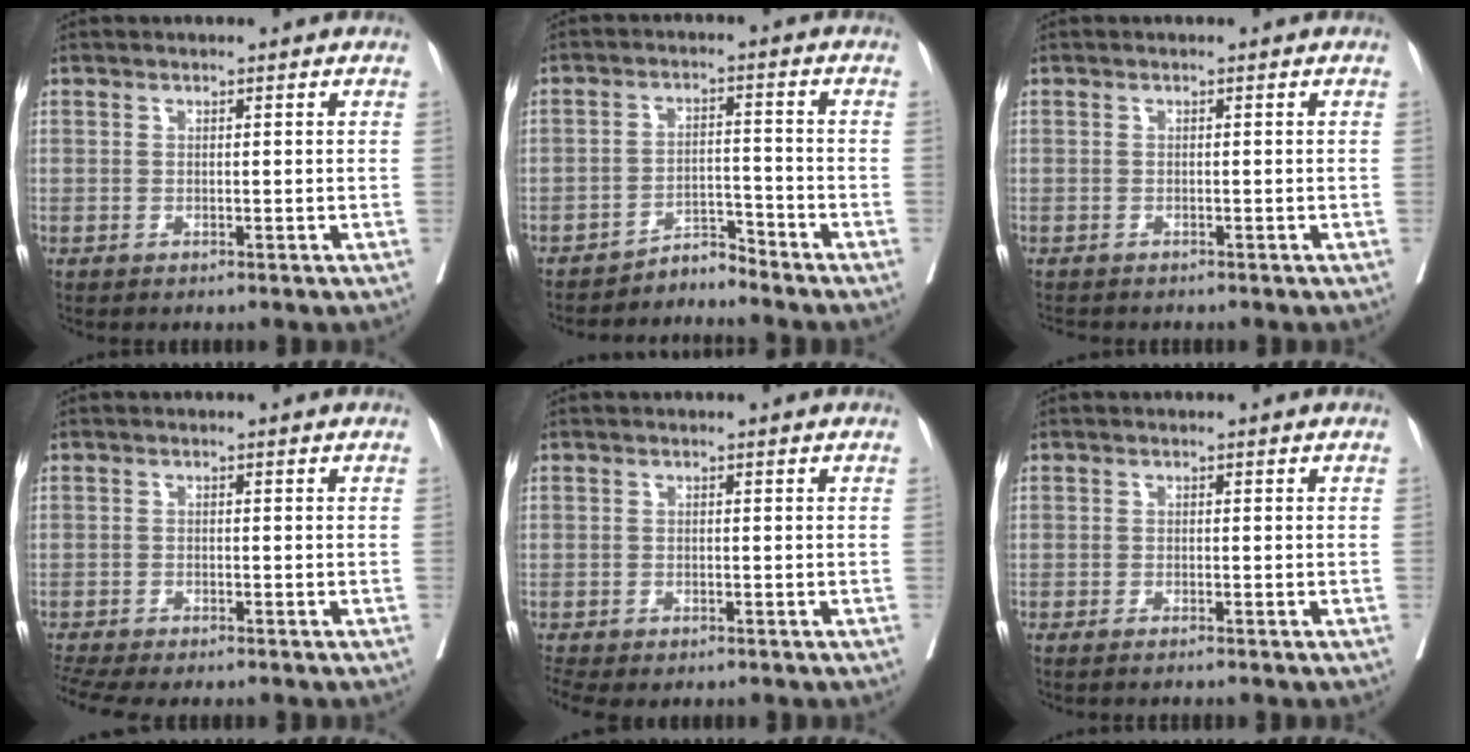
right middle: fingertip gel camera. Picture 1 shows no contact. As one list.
[{"total": 3.5, "force": [-3.5, -0.4, -0.4], "torque": [0.014, -0.006, -0.058]}, {"total": 2.1, "force": [-1.9, 0.6, 0.6], "torque": [-0.014, -0.005, -0.027]}, {"total": 7.6, "force": [-6.7, 1.0, 3.5], "torque": [-0.056, -0.001, -0.106]}, {"total": 4.0, "force": [-3.2, 1.5, 1.8], "torque": [-0.032, -0.004, -0.050]}, {"total": 1.4, "force": [0.3, -1.0, 0.8], "torque": [-0.001, -0.006, 0.016]}]